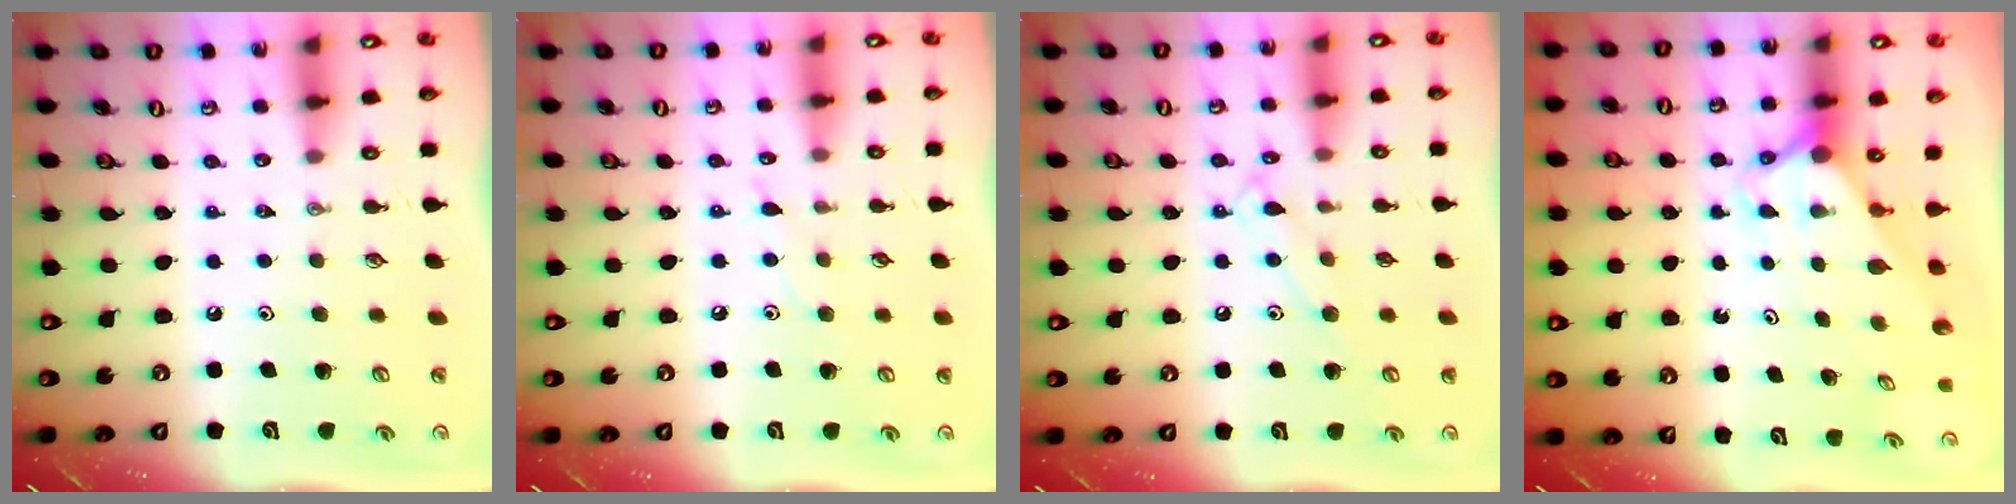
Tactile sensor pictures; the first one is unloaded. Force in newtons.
{"total": 5.2, "press": 5.2, "slide": 0.6}
{"total": 9.4, "press": 9.3, "slide": 0.7}
{"total": 2.7, "press": 2.7, "slide": 0.0}